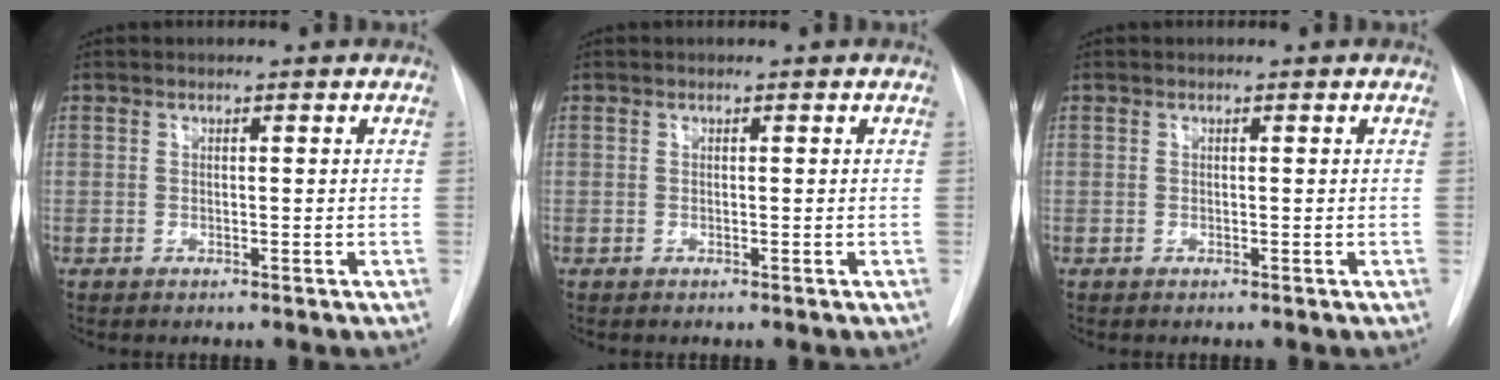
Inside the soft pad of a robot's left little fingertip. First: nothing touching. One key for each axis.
{"total": 0.0}
{"total": 0.0}